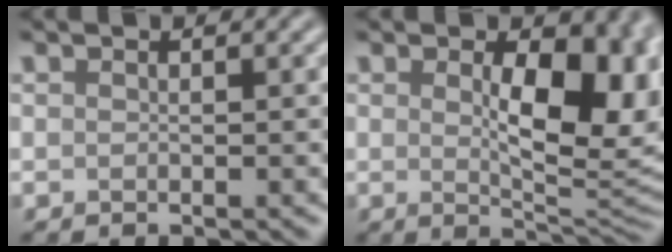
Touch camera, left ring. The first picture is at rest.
{"total": 9.8, "force": [1.5, 4.6, 8.5], "torque": [-0.113, -0.007, 0.030]}